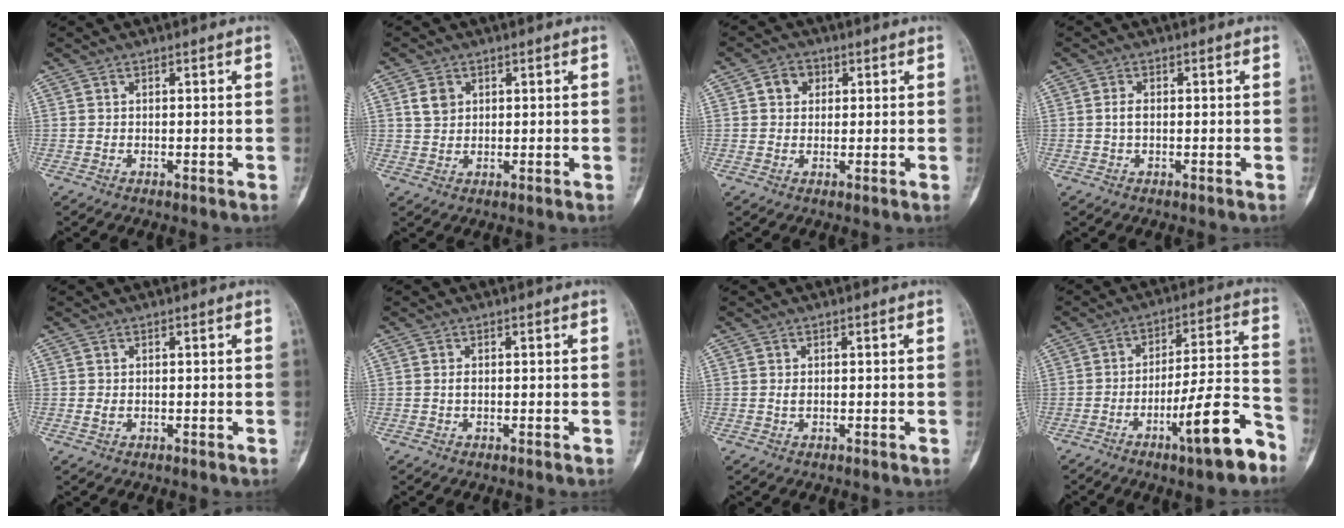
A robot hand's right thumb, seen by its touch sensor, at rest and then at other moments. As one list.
[{"total": 3.4, "force": [1.4, 2.7, 1.7], "torque": [-0.020, -0.002, 0.030]}, {"total": 3.6, "force": [1.0, 3.0, 1.6], "torque": [-0.006, 0.003, 0.014]}, {"total": 1.8, "force": [0.0, 1.0, 1.5], "torque": [-0.029, 0.002, -0.003]}, {"total": 0.9, "force": [0.0, 0.6, 0.6], "torque": [-0.011, 0.000, 0.003]}, {"total": 0.9, "force": [0.0, 0.5, 0.7], "torque": [-0.013, 0.001, -0.001]}, {"total": 0.8, "force": [0.1, 0.5, 0.6], "torque": [-0.011, 0.000, 0.002]}, {"total": 14.1, "force": [-8.2, 2.4, 11.3], "torque": [-0.168, 0.065, -0.126]}]